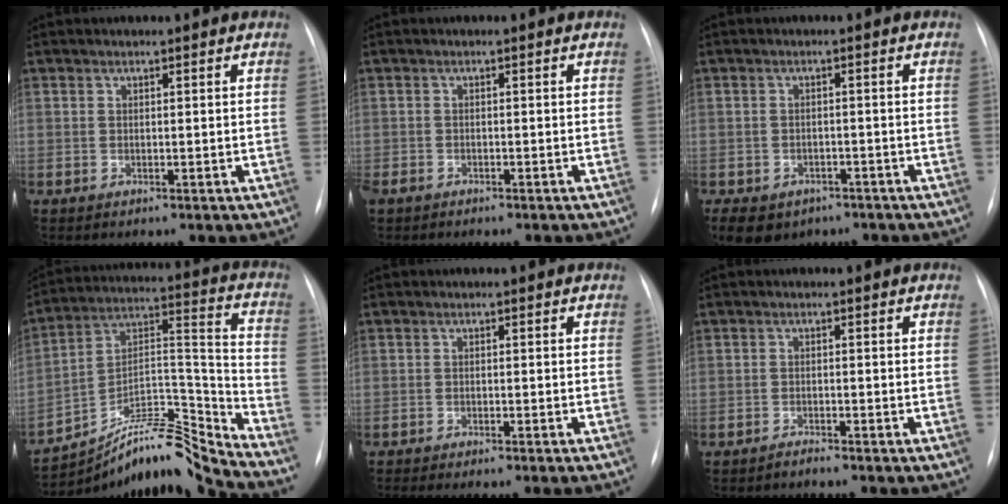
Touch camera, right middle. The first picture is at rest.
{"total": 2.3, "force": [-1.8, 1.2, 0.7], "torque": [-0.011, 0.000, -0.025]}
{"total": 16.7, "force": [-9.0, 12.5, 6.3], "torque": [-0.204, -0.009, -0.107]}
{"total": 13.9, "force": [-13.4, -1.4, 3.2], "torque": [-0.043, 0.069, -0.234]}
{"total": 4.8, "force": [-4.0, -0.8, 2.5], "torque": [-0.024, -0.006, -0.059]}
{"total": 1.0, "force": [-1.0, -0.2, 0.2], "torque": [-0.005, -0.002, -0.017]}